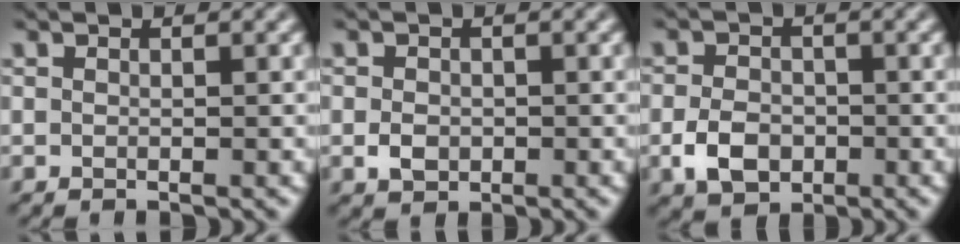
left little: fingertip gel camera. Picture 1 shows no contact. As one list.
[{"total": 1.8, "force": [-0.4, 1.4, 1.0], "torque": [-0.020, -0.003, -0.011]}, {"total": 3.7, "force": [-1.4, 2.7, 2.2], "torque": [-0.046, -0.002, -0.030]}]